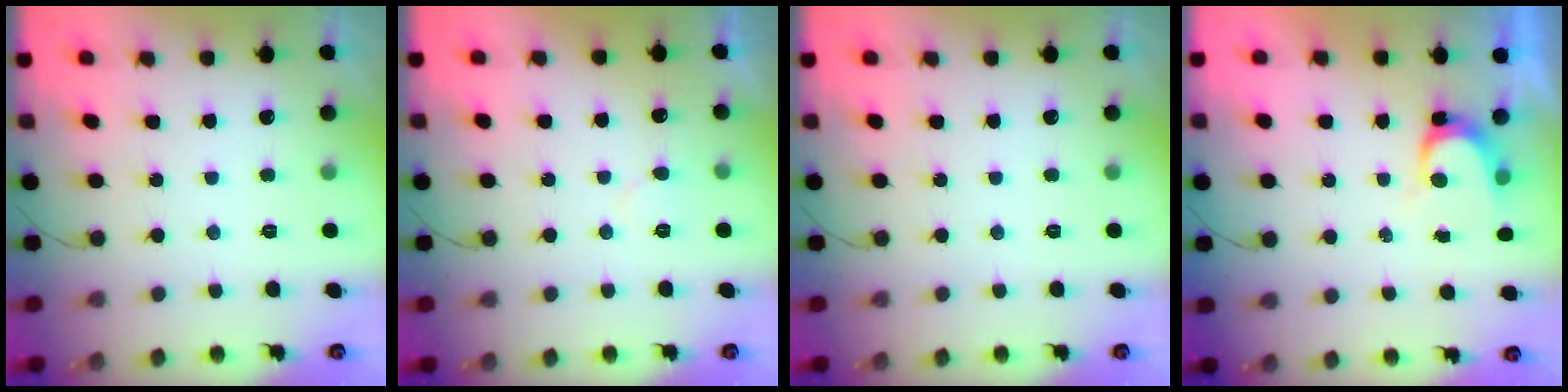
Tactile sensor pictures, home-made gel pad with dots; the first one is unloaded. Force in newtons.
{"total": 4.6, "press": 4.6, "slide": 0.3}
{"total": 0.0}
{"total": 3.5, "press": 3.5, "slide": 0.3}